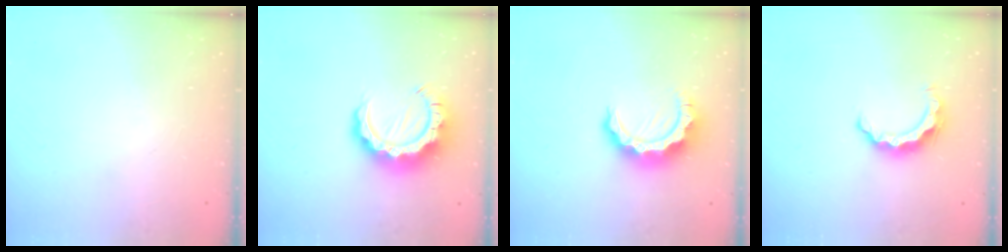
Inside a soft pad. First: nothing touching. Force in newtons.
{"total": 11.1, "press": 11.1, "slide": 1.1}
{"total": 9.4, "press": 9.4, "slide": 1.0}
{"total": 8.3, "press": 8.3, "slide": 0.3}